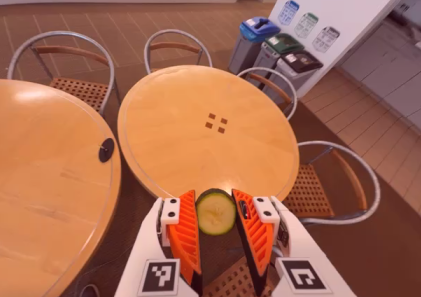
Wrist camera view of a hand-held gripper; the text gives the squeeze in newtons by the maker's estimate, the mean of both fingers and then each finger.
{"total": 8.5, "left": 8.5, "right": 8.5}